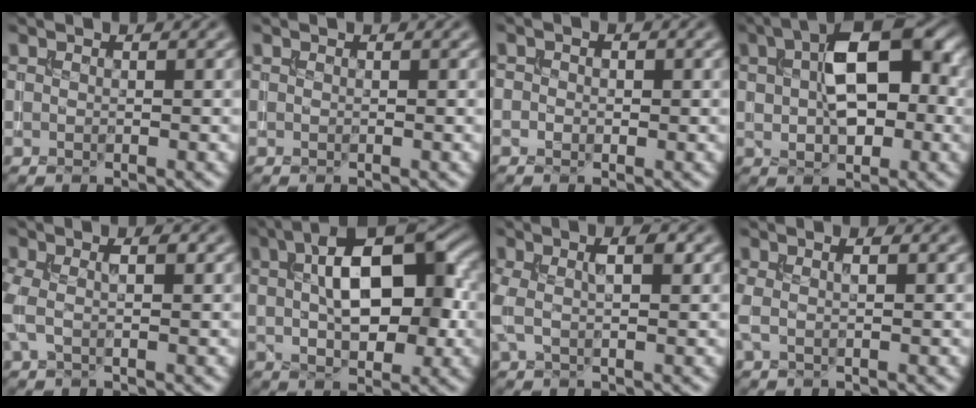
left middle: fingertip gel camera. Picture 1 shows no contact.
{"total": 0.0}
{"total": 1.3, "force": [-0.2, 1.1, 0.7], "torque": [-0.009, -0.001, -0.009]}
{"total": 9.1, "force": [2.0, 4.8, 7.5], "torque": [-0.119, 0.021, 0.027]}
{"total": 3.2, "force": [0.2, 1.5, 2.8], "torque": [-0.068, 0.005, -0.002]}
{"total": 10.2, "force": [1.8, 4.9, 8.7], "torque": [-0.131, 0.019, 0.020]}
{"total": 3.7, "force": [0.6, 1.5, 3.3], "torque": [-0.074, 0.008, 0.007]}
{"total": 1.8, "force": [0.3, 0.4, 1.8], "torque": [-0.032, 0.006, 0.000]}